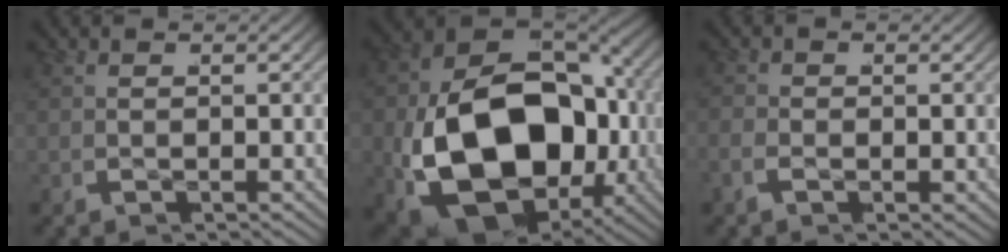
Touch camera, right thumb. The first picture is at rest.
{"total": 21.1, "force": [-2.5, 13.4, 16.2], "torque": [-0.359, -0.059, -0.013]}
{"total": 0.6, "force": [-0.5, 0.3, 0.0], "torque": [-0.001, 0.000, -0.013]}